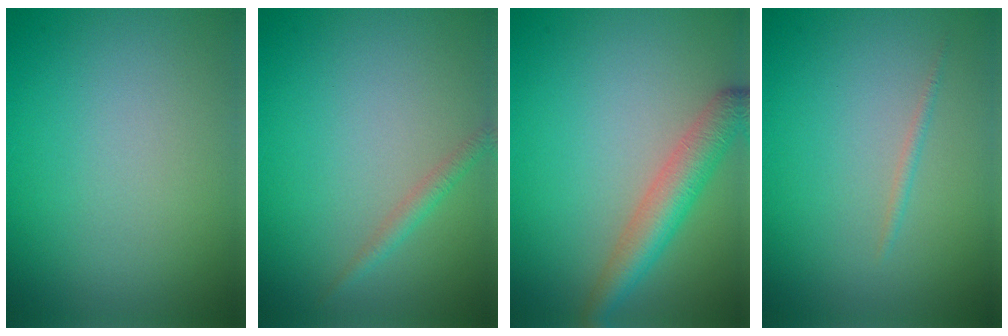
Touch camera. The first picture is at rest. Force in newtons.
{"total": 1.4, "press": 1.4, "slide": 0.1}
{"total": 4.2, "press": 4.2, "slide": 0.2}
{"total": 0.6, "press": 0.6, "slide": 0.0}